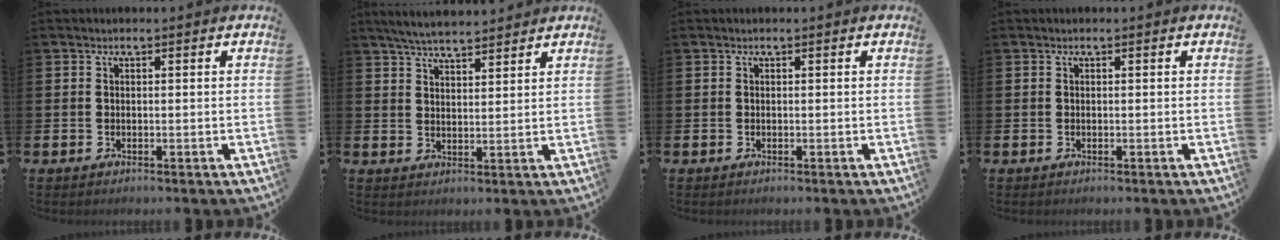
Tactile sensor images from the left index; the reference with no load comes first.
{"total": 4.7, "force": [4.6, 0.4, 0.9], "torque": [-0.029, -0.019, 0.084]}
{"total": 0.0}
{"total": 0.0}